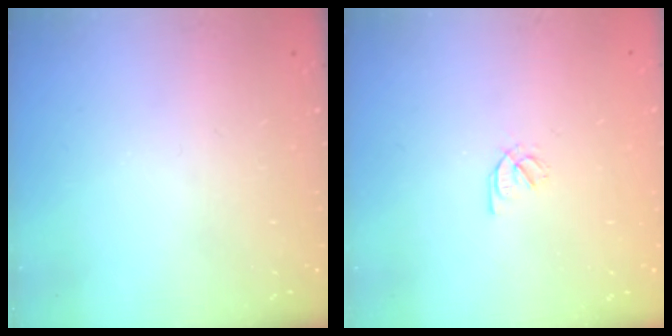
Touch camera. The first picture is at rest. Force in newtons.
{"total": 2.1, "press": 1.9, "slide": 0.8}